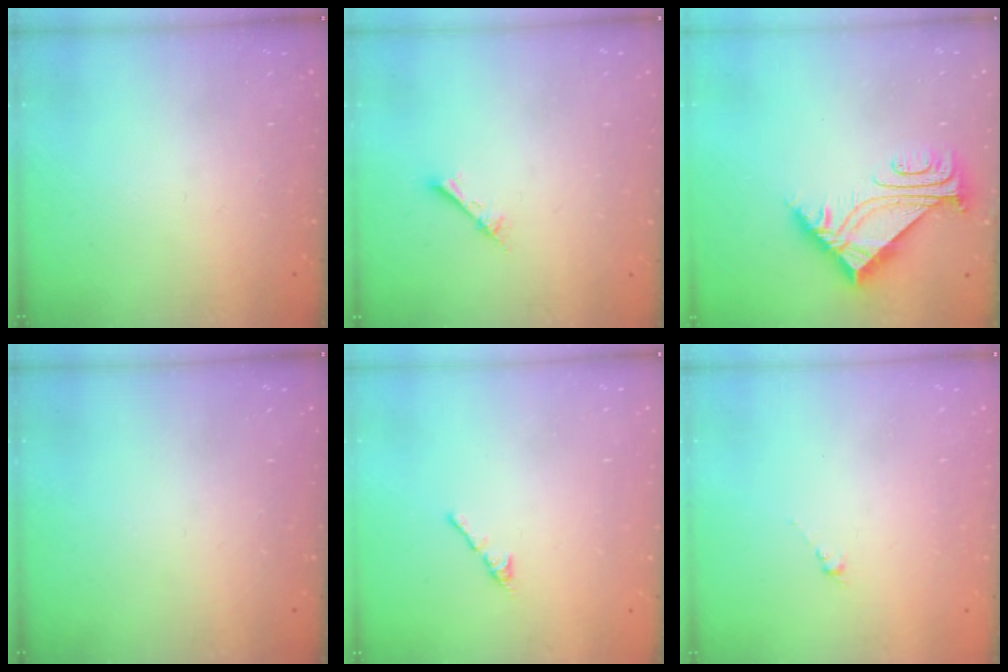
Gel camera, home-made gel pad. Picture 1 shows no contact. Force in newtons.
{"total": 2.3, "press": 2.3, "slide": 0.3}
{"total": 6.5, "press": 6.4, "slide": 0.9}
{"total": 0.0}
{"total": 2.7, "press": 2.7, "slide": 0.7}
{"total": 0.5, "press": 0.3, "slide": 0.4}